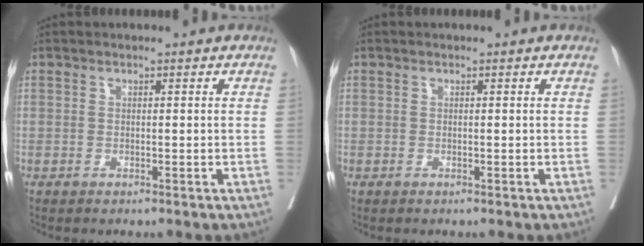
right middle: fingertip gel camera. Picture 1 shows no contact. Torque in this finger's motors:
{"motor_torque": [-0.09, 0.01, -0.16, -0.03]}